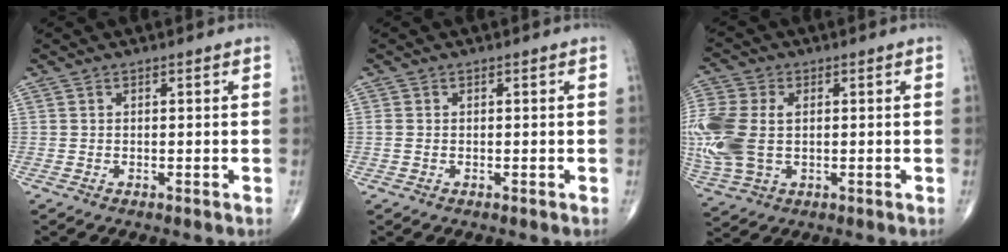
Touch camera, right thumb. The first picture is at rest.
{"total": 0.9, "force": [-0.1, 0.7, 0.6], "torque": [-0.019, 0.003, 0.001]}
{"total": 14.7, "force": [0.4, 9.6, 11.1], "torque": [-0.300, 0.002, 0.016]}